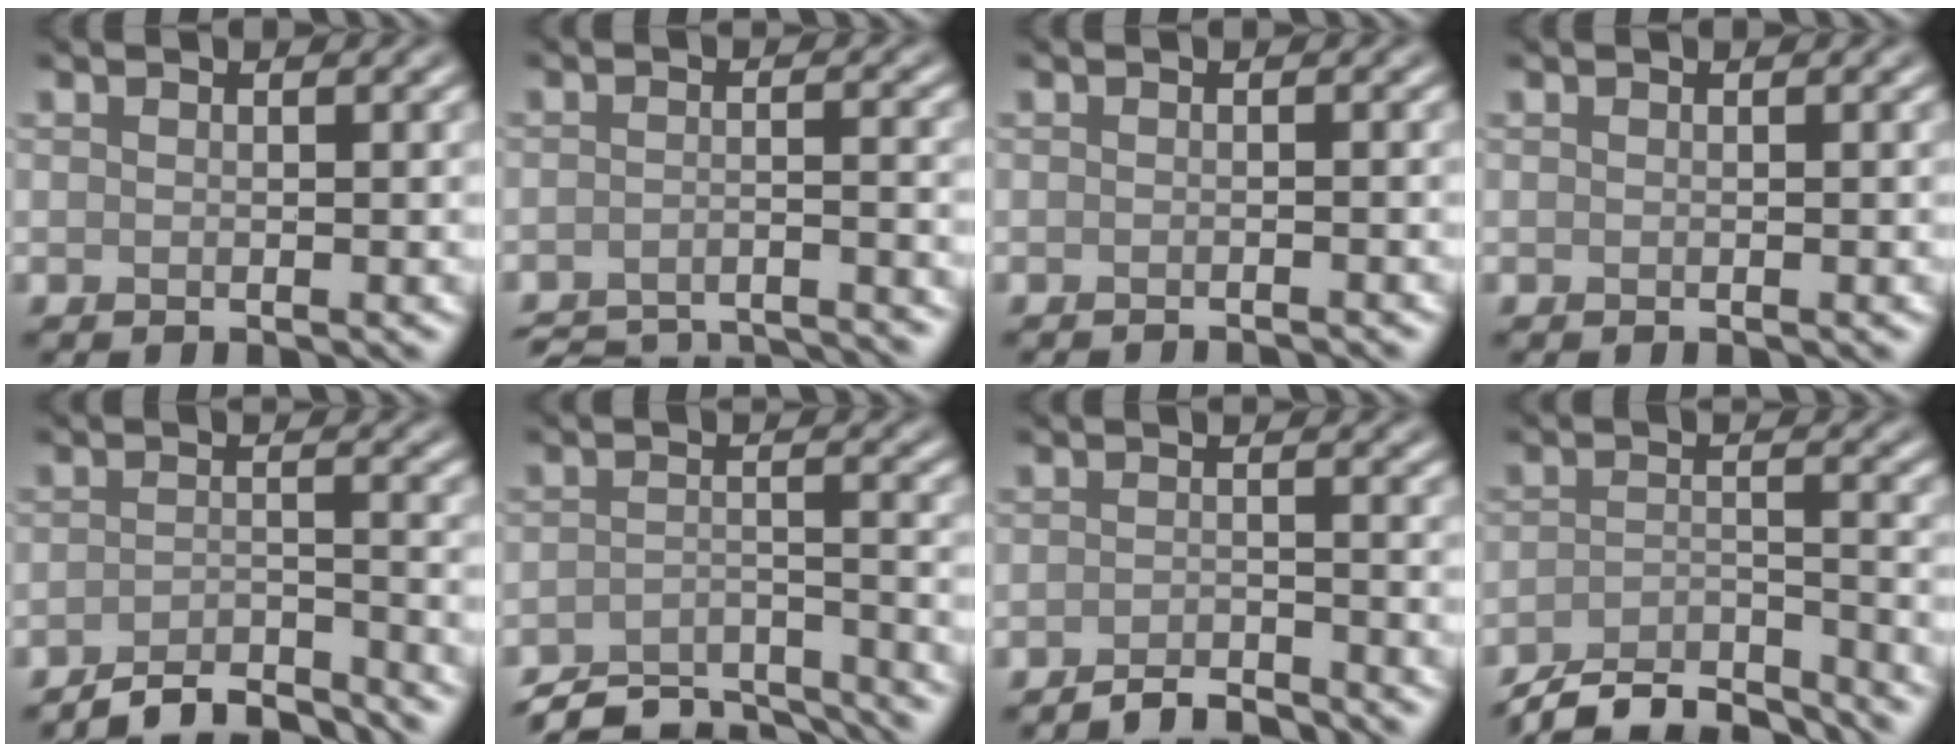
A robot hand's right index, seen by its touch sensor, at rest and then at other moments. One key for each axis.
{"total": 10.1, "fx": -9.6, "fy": 1.7, "fz": 2.4, "tx": -0.032, "ty": -0.006, "tz": -0.133}
{"total": 1.7, "fx": -1.5, "fy": 0.3, "fz": 0.7, "tx": 0.007, "ty": -0.001, "tz": -0.021}
{"total": 0.0}
{"total": 4.6, "fx": -4.2, "fy": 0.8, "fz": 1.6, "tx": -0.022, "ty": 0.005, "tz": -0.079}
{"total": 7.6, "fx": -6.9, "fy": 1.8, "fz": 2.7, "tx": -0.047, "ty": -0.005, "tz": -0.112}
{"total": 2.6, "fx": -2.4, "fy": 0.4, "fz": 0.9, "tx": -0.007, "ty": 0.006, "tz": -0.046}
{"total": 6.6, "fx": -6.1, "fy": 1.3, "fz": 2.2, "tx": -0.039, "ty": -0.005, "tz": -0.108}